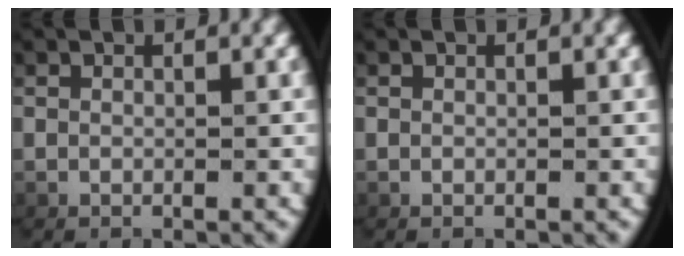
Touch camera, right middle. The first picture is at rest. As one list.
[{"total": 0.0}]